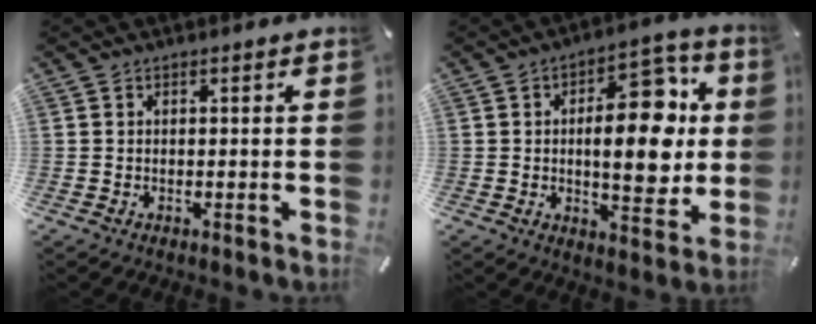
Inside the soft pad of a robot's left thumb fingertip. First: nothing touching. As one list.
[{"total": 17.9, "force": [1.9, 9.3, 15.2], "torque": [-0.178, -0.011, 0.027]}]